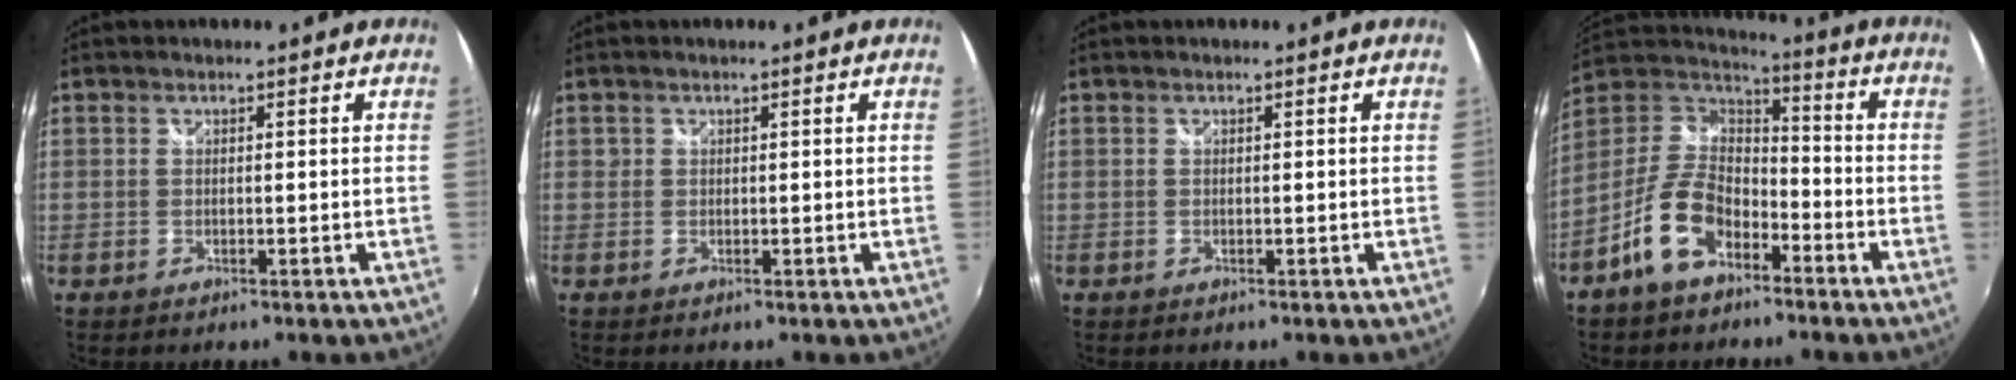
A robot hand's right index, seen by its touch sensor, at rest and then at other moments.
{"total": 0.6, "force": [0.1, 0.6, 0.1], "torque": [0.001, 0.003, 0.001]}
{"total": 0.0}
{"total": 13.0, "force": [-7.1, 7.3, 8.1], "torque": [-0.176, 0.012, -0.132]}